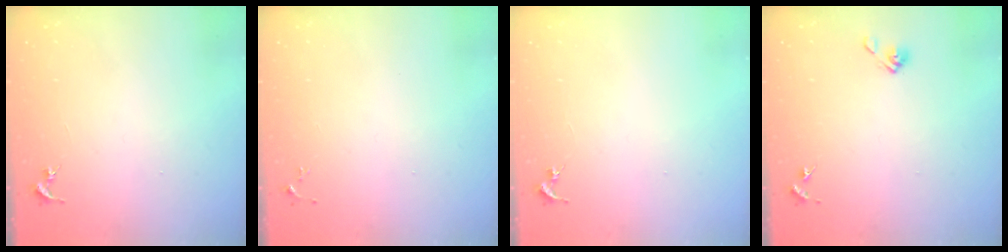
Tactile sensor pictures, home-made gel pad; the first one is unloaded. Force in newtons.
{"total": 4.4, "press": 4.4, "slide": 0.6}
{"total": 0.0}
{"total": 4.4, "press": 3.8, "slide": 2.2}